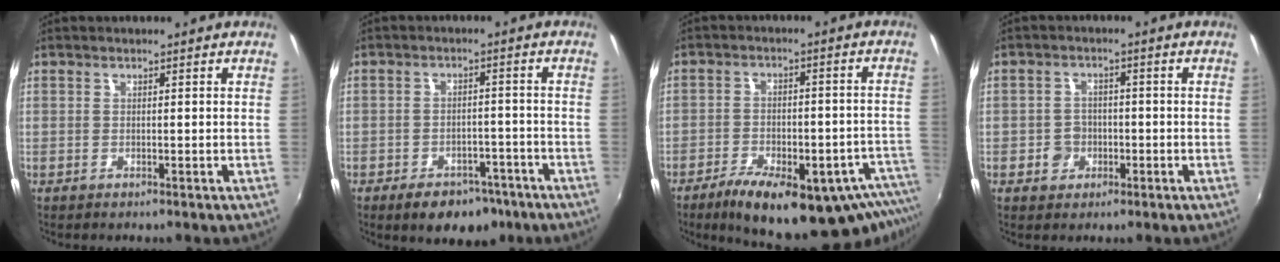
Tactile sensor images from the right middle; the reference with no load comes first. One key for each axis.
{"total": 8.9, "fx": -5.9, "fy": 5.3, "fz": 3.9, "tx": -0.083, "ty": 0.008, "tz": -0.071}
{"total": 21.1, "fx": -14.5, "fy": 7.6, "fz": 13.4, "tx": -0.221, "ty": -0.032, "tz": -0.194}
{"total": 3.9, "fx": -1.4, "fy": 3.5, "fz": 0.7, "tx": -0.018, "ty": 0.008, "tz": -0.022}